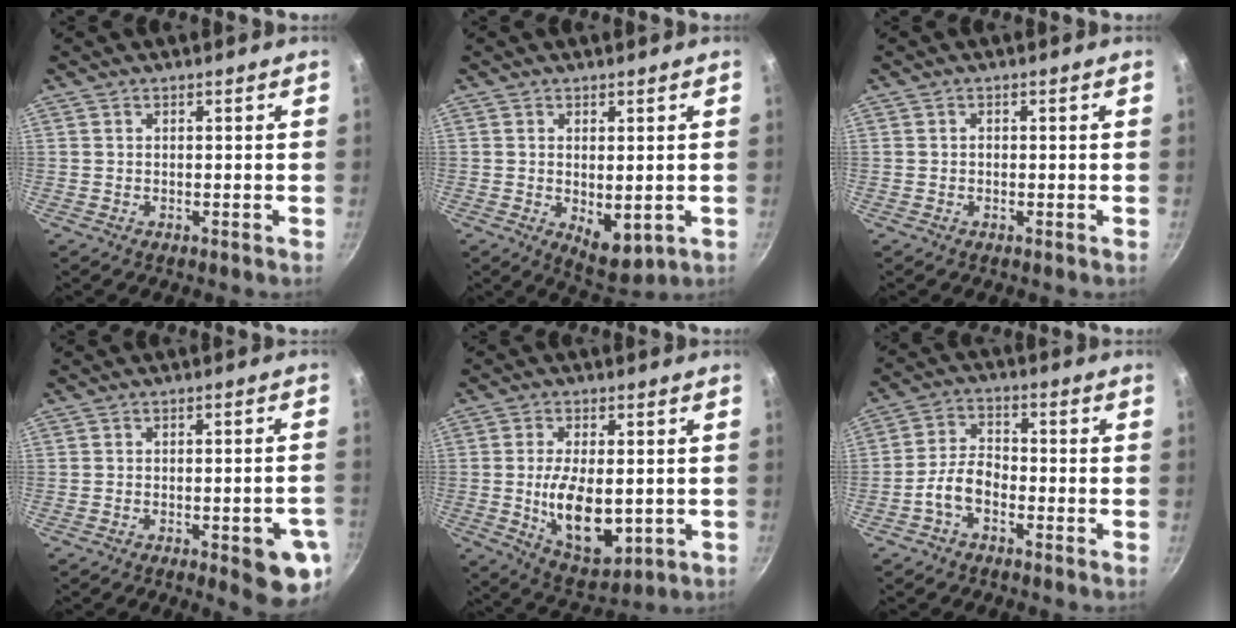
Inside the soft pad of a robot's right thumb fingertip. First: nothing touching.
{"total": 6.5, "force": [-0.5, 3.5, 5.5], "torque": [-0.066, -0.015, 0.006]}
{"total": 0.5, "force": [-0.1, 0.5, 0.2], "torque": [-0.002, 0.003, -0.003]}
{"total": 9.7, "force": [-3.8, 3.0, 8.5], "torque": [-0.080, 0.016, -0.042]}
{"total": 13.4, "force": [-1.4, 7.1, 11.3], "torque": [-0.179, -0.010, -0.006]}
{"total": 6.0, "force": [-3.0, 3.3, 4.0], "torque": [-0.068, 0.038, -0.066]}